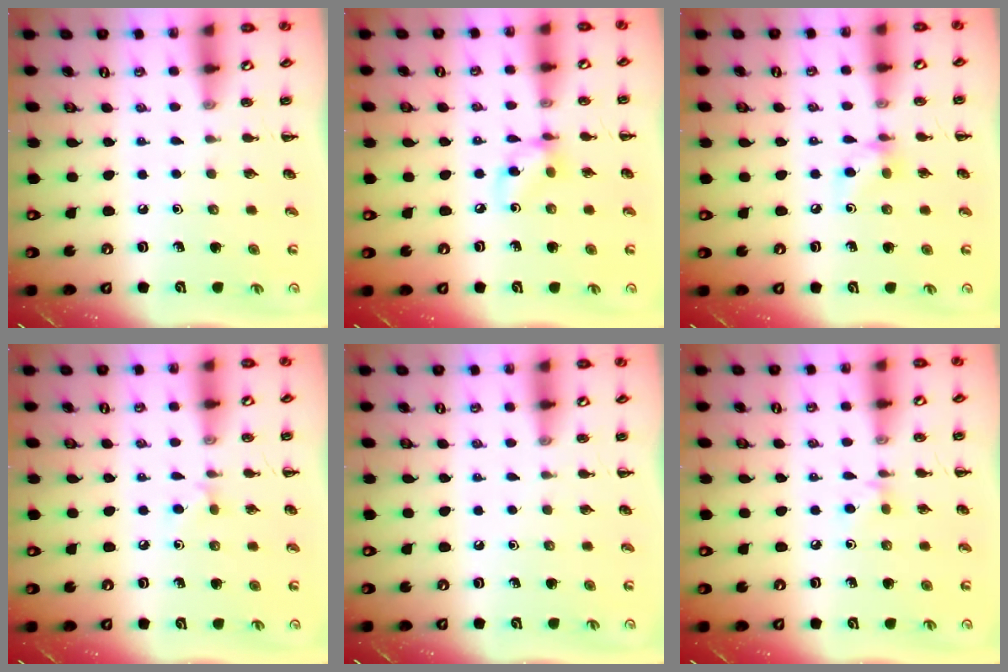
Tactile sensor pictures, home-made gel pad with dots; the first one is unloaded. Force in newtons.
{"total": 7.0, "press": 6.9, "slide": 0.3}
{"total": 6.5, "press": 6.4, "slide": 1.1}
{"total": 4.5, "press": 4.2, "slide": 1.4}
{"total": 0.0}
{"total": 3.6, "press": 3.4, "slide": 1.3}